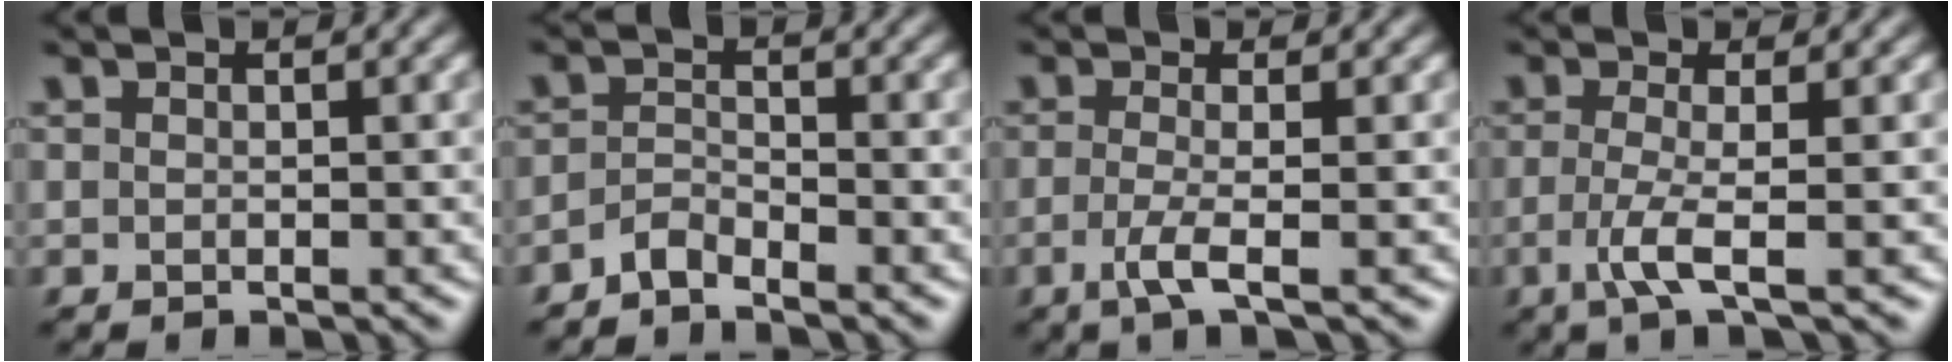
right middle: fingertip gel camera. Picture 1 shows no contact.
{"total": 1.7, "force": [-1.5, 0.4, 0.6], "torque": [-0.014, 0.007, -0.034]}
{"total": 2.8, "force": [-0.9, 0.6, 2.5], "torque": [-0.051, -0.005, -0.027]}
{"total": 3.1, "force": [-1.0, 0.5, 2.9], "torque": [-0.066, -0.008, -0.026]}